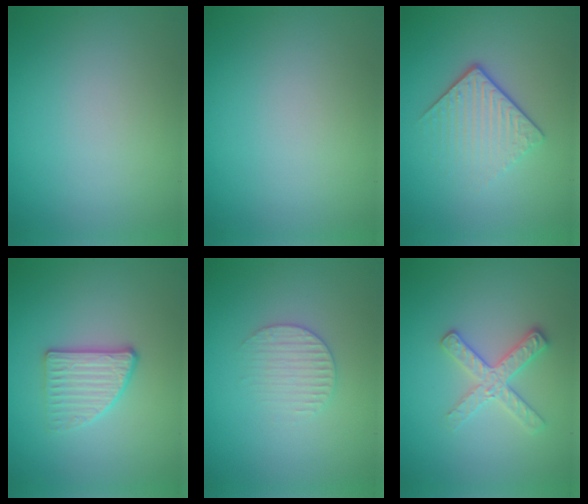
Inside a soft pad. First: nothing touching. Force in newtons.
{"total": 0.0}
{"total": 4.1, "press": 2.5, "slide": 3.2}
{"total": 2.7, "press": 2.4, "slide": 1.1}
{"total": 2.2, "press": 2.1, "slide": 0.5}
{"total": 2.7, "press": 2.6, "slide": 0.9}